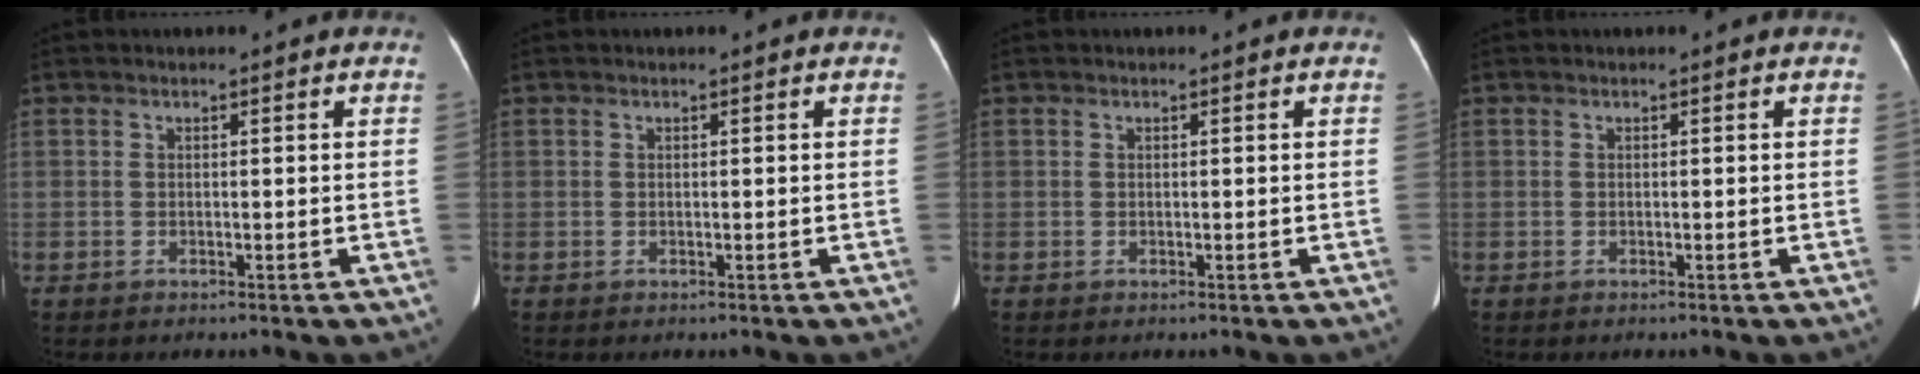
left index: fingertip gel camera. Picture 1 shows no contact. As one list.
[{"total": 0.0}, {"total": 0.0}, {"total": 0.0}]